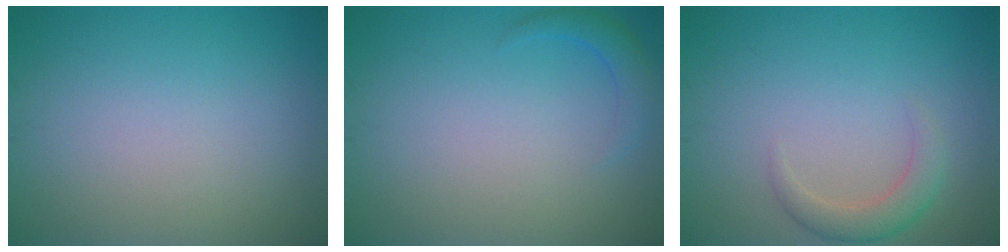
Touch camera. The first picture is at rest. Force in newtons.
{"total": 1.6, "press": 1.6, "slide": 0.2}
{"total": 2.4, "press": 2.4, "slide": 0.2}